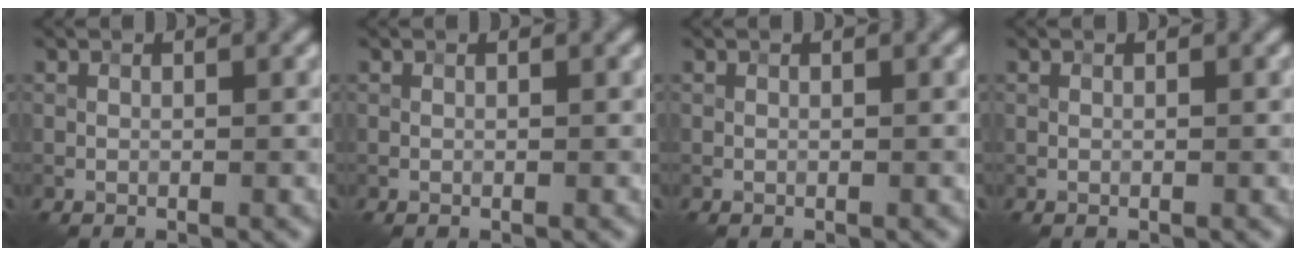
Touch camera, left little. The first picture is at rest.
{"total": 0.0}
{"total": 0.0}
{"total": 0.0}